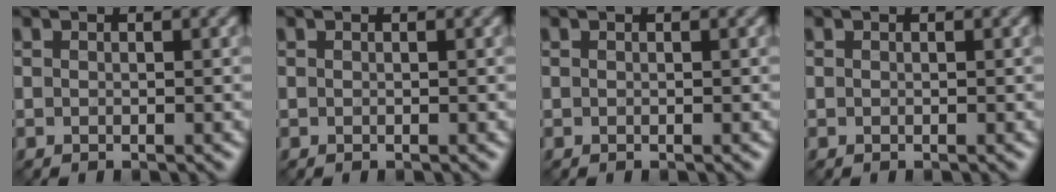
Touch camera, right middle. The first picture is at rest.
{"total": 0.0}
{"total": 0.0}
{"total": 0.0}